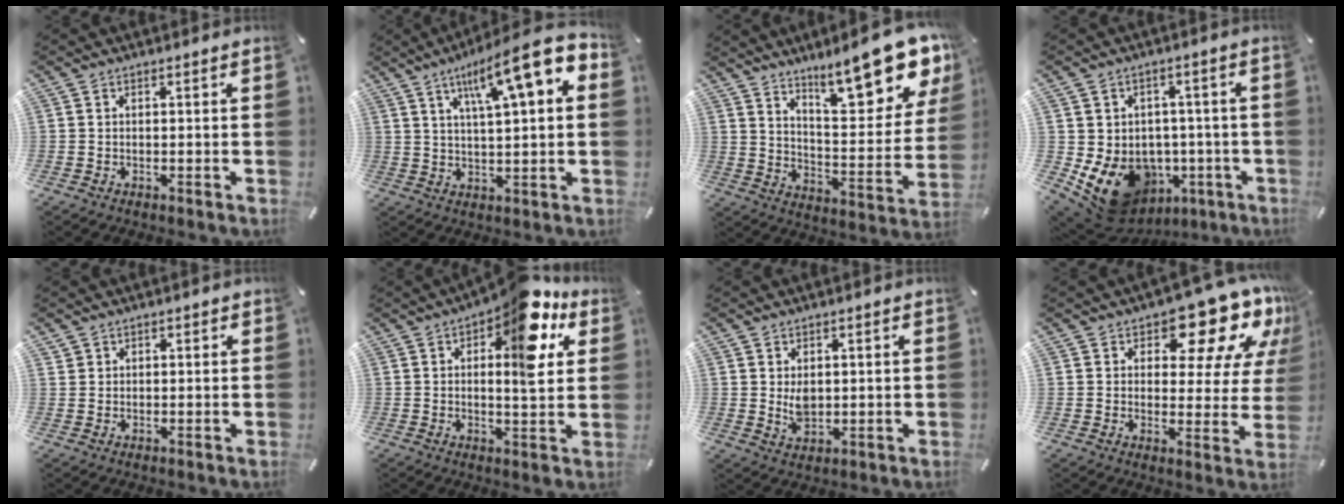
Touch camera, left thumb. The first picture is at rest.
{"total": 14.2, "force": [7.5, 2.2, 11.9], "torque": [-0.203, -0.035, 0.120]}
{"total": 19.9, "force": [14.4, 6.3, 12.2], "torque": [-0.167, -0.108, 0.239]}
{"total": 12.3, "force": [-4.1, 10.0, 6.0], "torque": [-0.125, 0.001, -0.062]}
{"total": 1.6, "force": [1.1, 1.2, 0.1], "torque": [-0.003, 0.000, 0.021]}
{"total": 16.6, "force": [8.1, 5.8, 13.3], "torque": [-0.169, -0.059, 0.122]}
{"total": 4.1, "force": [1.2, 2.8, 2.7], "torque": [-0.044, -0.007, 0.018]}
{"total": 16.7, "force": [11.4, 7.6, 9.6], "torque": [-0.128, -0.079, 0.188]}